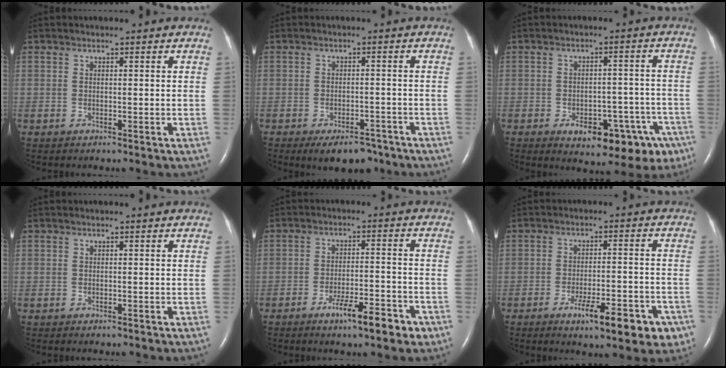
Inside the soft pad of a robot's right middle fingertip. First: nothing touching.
{"total": 6.2, "force": [-4.7, 2.8, 2.9], "torque": [-0.037, -0.001, -0.065]}
{"total": 12.7, "force": [-7.4, 6.0, 8.3], "torque": [-0.081, 0.026, -0.091]}
{"total": 0.0}
{"total": 7.0, "force": [-4.4, 1.2, 5.3], "torque": [-0.088, -0.002, -0.065]}
{"total": 10.1, "force": [-5.8, 2.5, 7.9], "torque": [-0.102, -0.003, -0.077]}